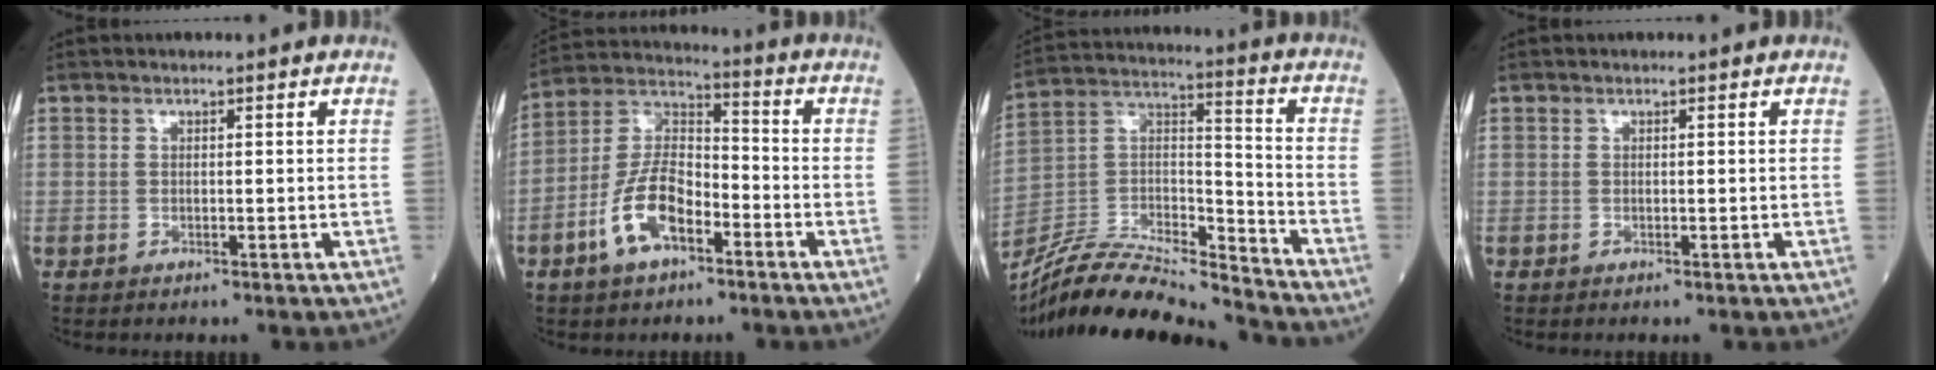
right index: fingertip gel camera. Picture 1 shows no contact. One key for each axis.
{"total": 11.0, "fx": -5.0, "fy": 5.0, "fz": 8.4, "tx": -0.186, "ty": 0.013, "tz": -0.095}
{"total": 20.7, "fx": -19.4, "fy": 1.5, "fz": 7.1, "tx": -0.152, "ty": 0.011, "tz": -0.341}
{"total": 0.0}